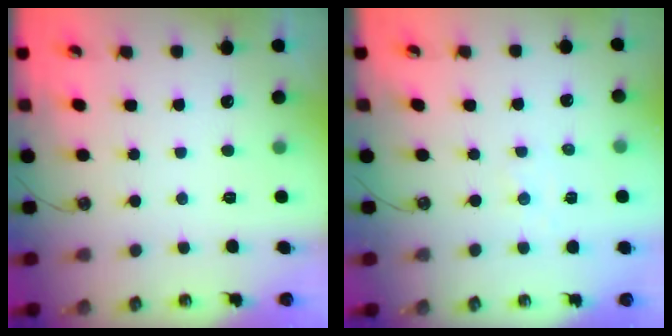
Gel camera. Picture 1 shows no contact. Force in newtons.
{"total": 1.1, "press": 1.0, "slide": 0.2}